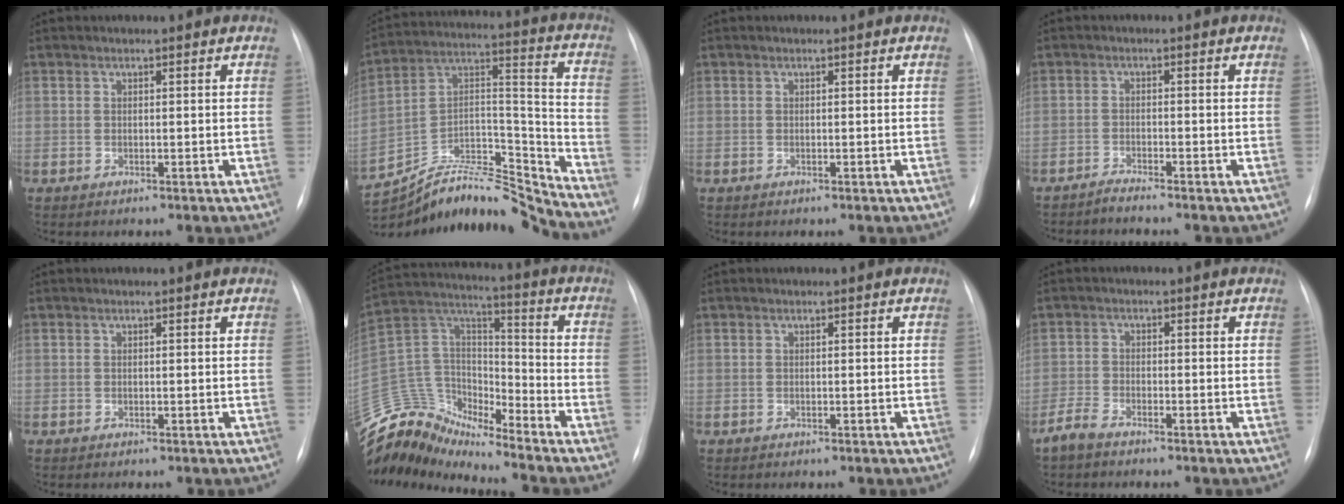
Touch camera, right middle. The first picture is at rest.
{"total": 19.8, "force": [-19.5, 0.4, 3.0], "torque": [-0.054, 0.064, -0.330]}
{"total": 0.0}
{"total": 1.6, "force": [-1.5, -0.5, 0.0], "torque": [-0.001, -0.007, -0.030]}
{"total": 0.0}
{"total": 13.0, "force": [-12.7, 2.4, 0.9], "torque": [-0.026, 0.082, -0.244]}
{"total": 0.0}
{"total": 2.8, "force": [-2.4, 0.6, 1.3], "torque": [-0.036, -0.005, -0.049]}